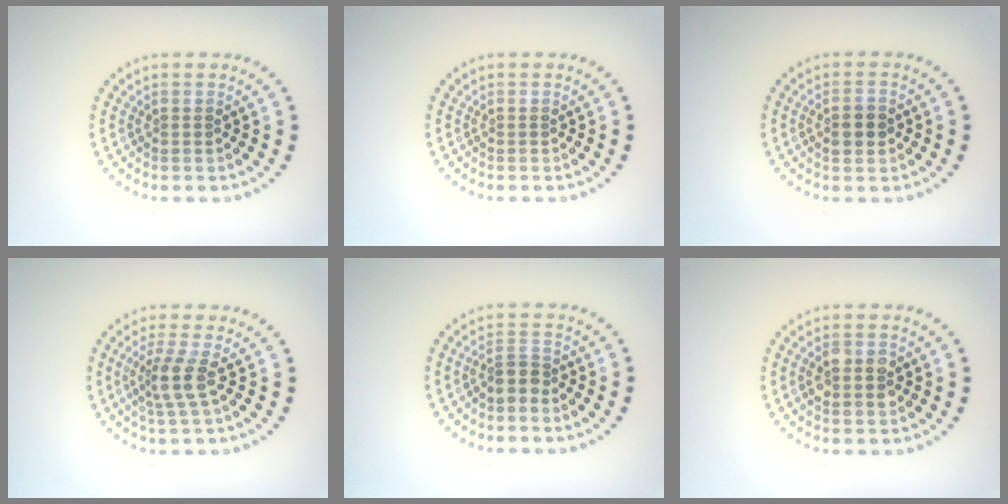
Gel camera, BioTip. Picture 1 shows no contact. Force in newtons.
{"total": 0.0}
{"total": 2.7, "press": 2.7, "slide": 0.1}
{"total": 2.8, "press": 2.1, "slide": 1.8}
{"total": 2.1, "press": 1.6, "slide": 1.3}
{"total": 3.0, "press": 2.9, "slide": 0.2}